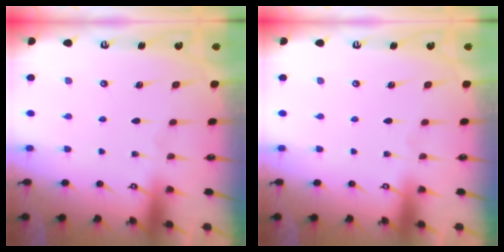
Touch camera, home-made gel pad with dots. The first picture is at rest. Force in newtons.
{"total": 0.0}